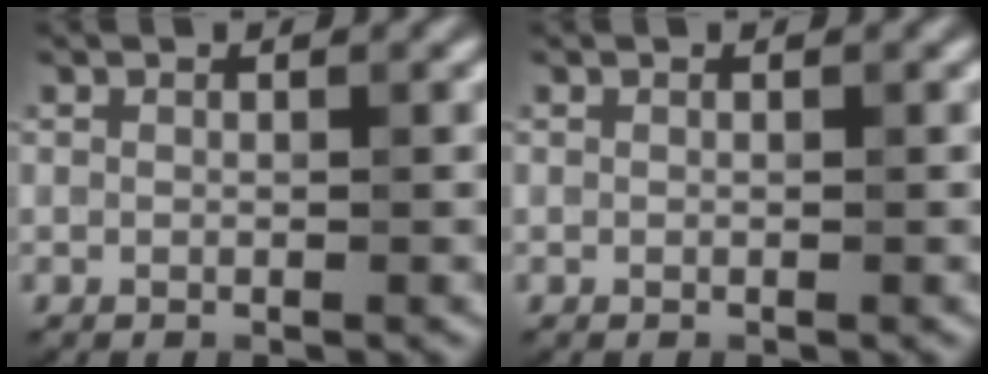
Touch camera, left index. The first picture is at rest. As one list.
[{"total": 0.0}]